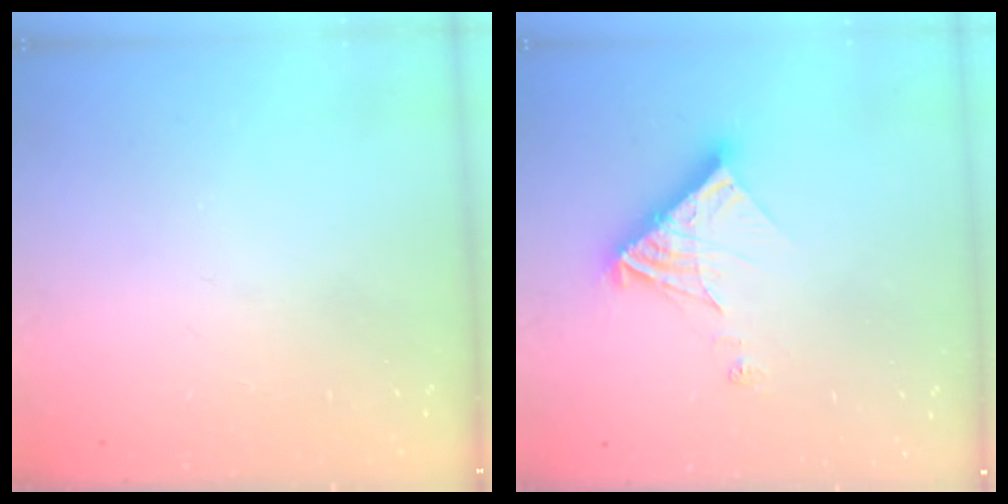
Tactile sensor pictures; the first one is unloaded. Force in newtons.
{"total": 12.6, "press": 12.6, "slide": 1.4}